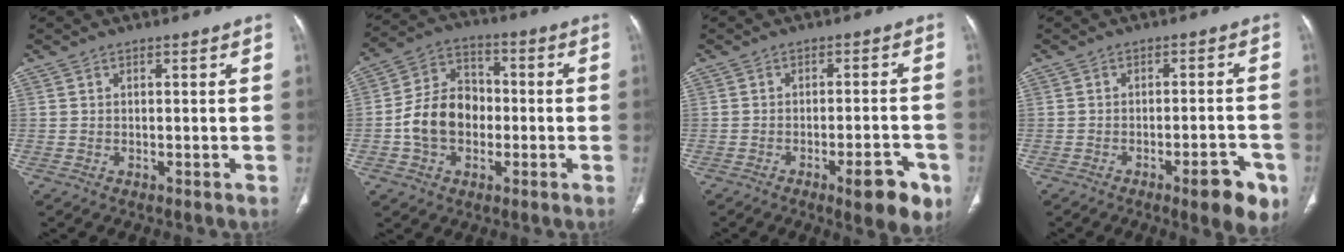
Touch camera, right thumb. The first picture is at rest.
{"total": 12.0, "force": [-1.9, 9.2, 7.4], "torque": [-0.112, 0.035, -0.041]}
{"total": 8.6, "force": [-4.3, 2.4, 7.1], "torque": [-0.081, 0.014, -0.052]}
{"total": 8.0, "force": [-4.3, 2.2, 6.4], "torque": [-0.068, 0.016, -0.051]}